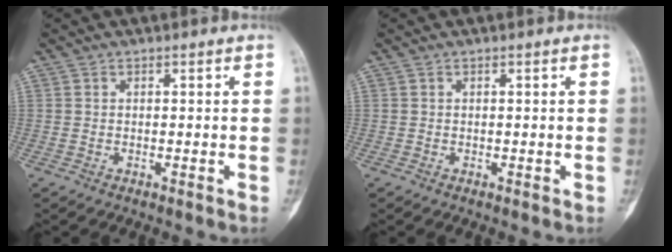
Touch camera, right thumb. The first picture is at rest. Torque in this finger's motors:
{"motor_torque": [-0.17, -0.17, 0.09, 0.15, 0.12]}